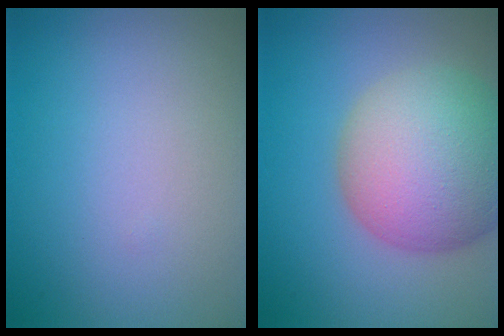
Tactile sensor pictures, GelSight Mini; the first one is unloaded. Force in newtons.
{"total": 11.0, "press": 11.0, "slide": 0.7}